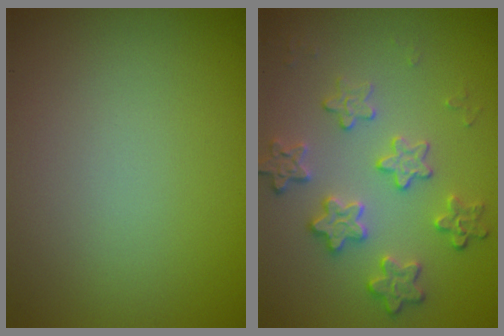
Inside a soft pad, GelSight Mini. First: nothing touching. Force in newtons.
{"total": 3.9, "press": 3.3, "slide": 1.9}